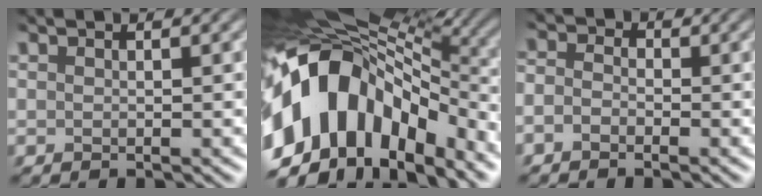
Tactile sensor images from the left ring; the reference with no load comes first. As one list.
[{"total": 14.5, "force": [-6.1, 8.8, 9.8], "torque": [-0.187, -0.001, -0.102]}, {"total": 2.4, "force": [-2.1, 1.0, -0.3], "torque": [-0.014, -0.007, -0.031]}]